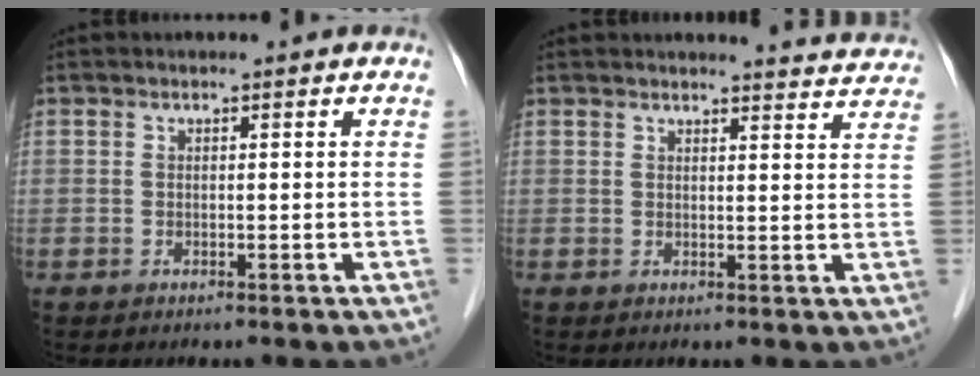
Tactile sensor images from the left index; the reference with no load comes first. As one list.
[{"total": 6.7, "force": [6.7, 0.3, 0.5], "torque": [-0.002, -0.017, 0.056]}]